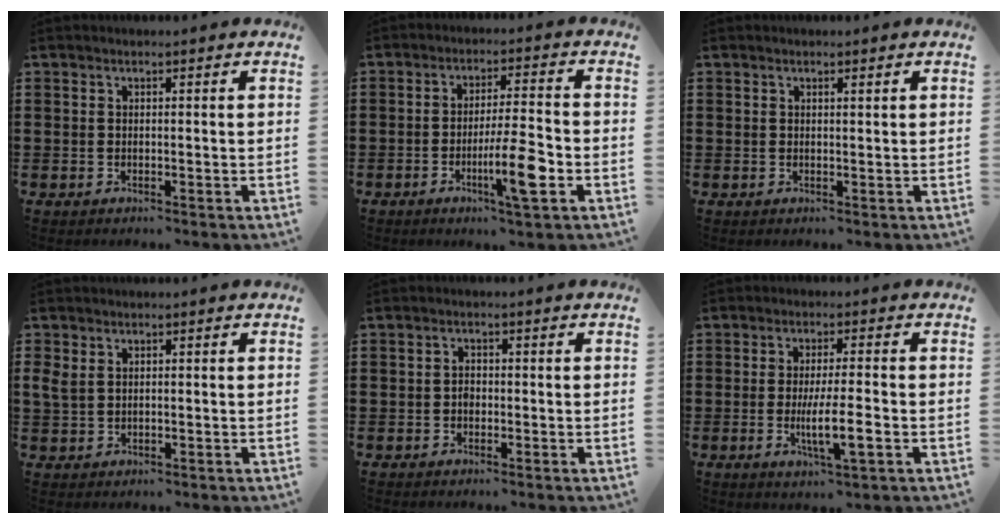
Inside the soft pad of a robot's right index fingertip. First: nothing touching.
{"total": 8.9, "force": [-3.2, 1.2, 8.2], "torque": [-0.143, -0.004, -0.056]}
{"total": 0.6, "force": [0.4, 0.1, 0.5], "torque": [-0.011, 0.001, 0.007]}
{"total": 2.1, "force": [1.1, 1.2, 1.3], "torque": [-0.036, 0.002, 0.018]}
{"total": 1.4, "force": [-0.4, 1.0, 0.9], "torque": [-0.020, 0.002, -0.007]}
{"total": 6.4, "force": [-1.7, 0.9, 6.1], "torque": [-0.115, -0.013, -0.031]}